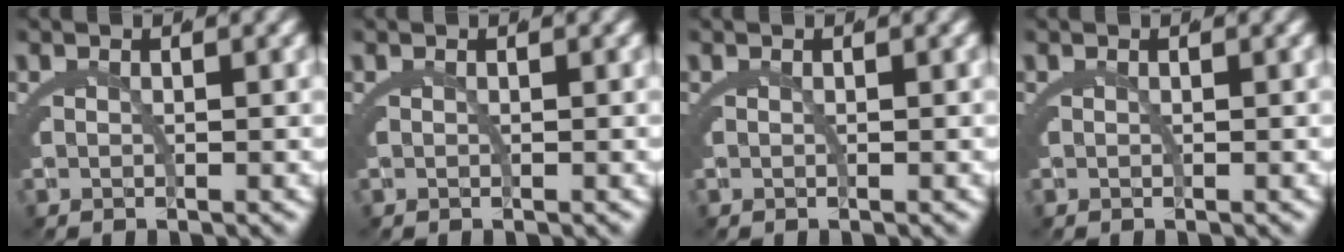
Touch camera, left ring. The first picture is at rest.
{"total": 0.0}
{"total": 0.0}
{"total": 0.0}